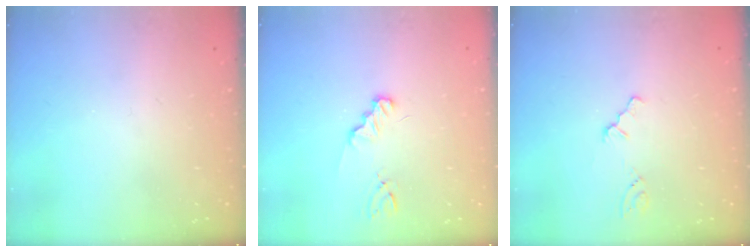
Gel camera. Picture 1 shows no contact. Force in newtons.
{"total": 1.3, "press": 1.3, "slide": 0.2}
{"total": 0.0}